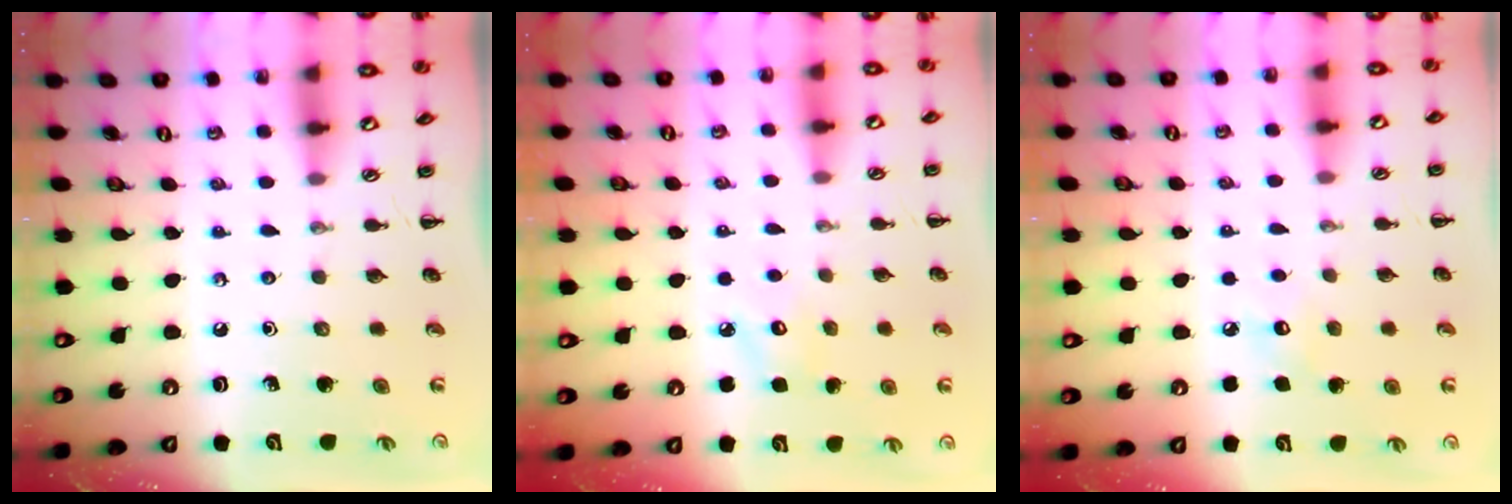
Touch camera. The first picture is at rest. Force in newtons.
{"total": 4.4, "press": 4.3, "slide": 1.1}
{"total": 3.9, "press": 3.8, "slide": 0.9}